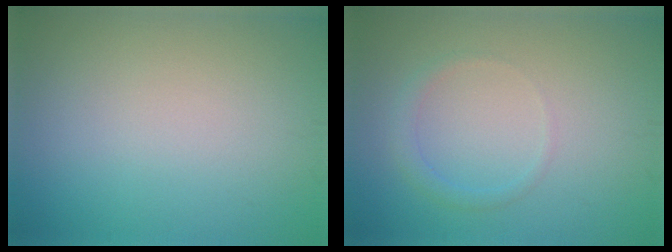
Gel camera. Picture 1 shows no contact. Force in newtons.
{"total": 1.4, "press": 1.4, "slide": 0.1}